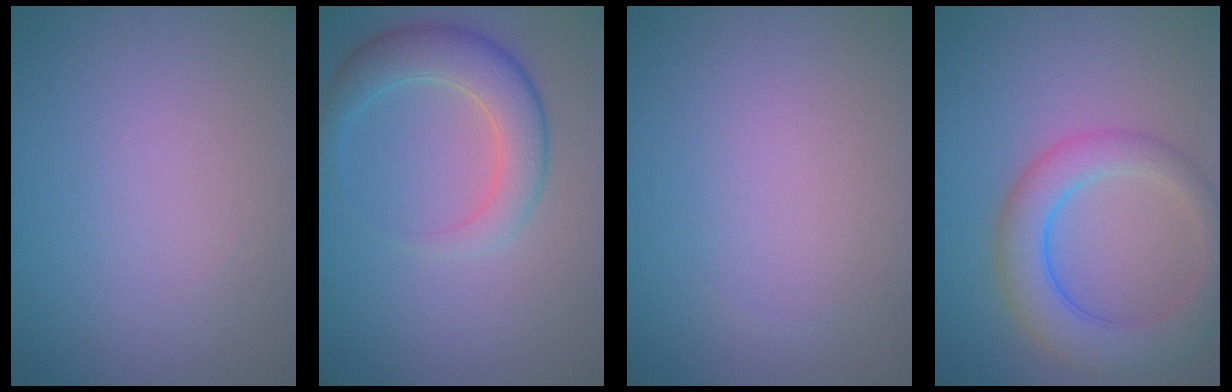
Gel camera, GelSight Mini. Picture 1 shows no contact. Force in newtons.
{"total": 4.6, "press": 4.6, "slide": 0.3}
{"total": 0.0}
{"total": 5.5, "press": 5.5, "slide": 0.1}